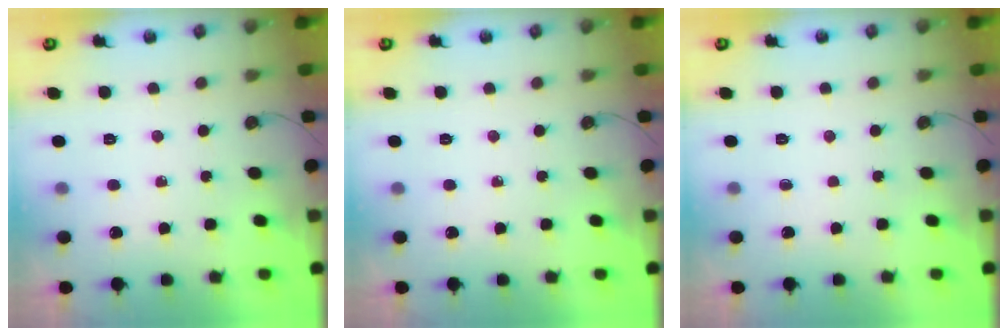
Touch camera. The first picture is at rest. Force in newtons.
{"total": 0.0}
{"total": 0.0}